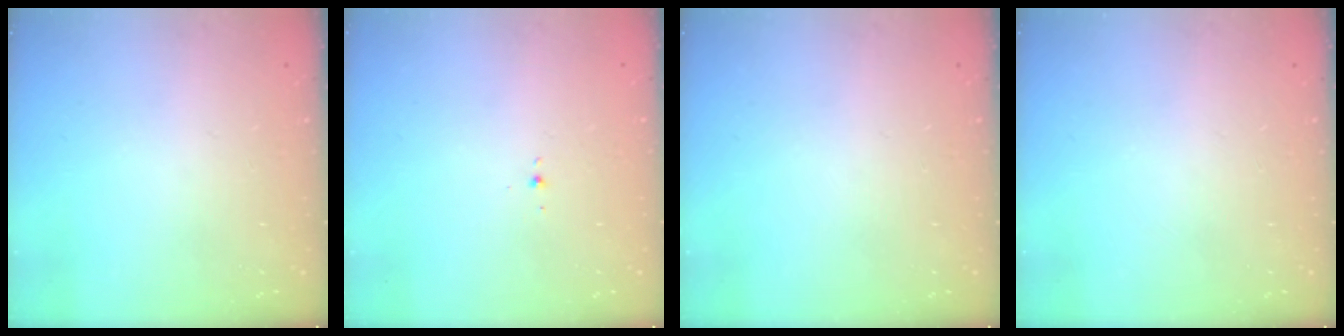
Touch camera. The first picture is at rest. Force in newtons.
{"total": 1.9, "press": 1.8, "slide": 0.7}
{"total": 0.0}
{"total": 0.0}